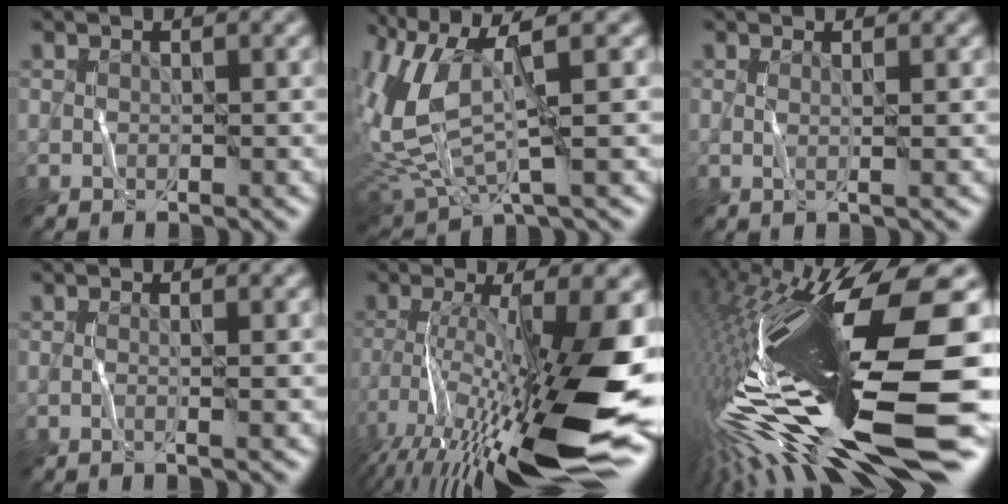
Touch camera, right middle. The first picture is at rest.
{"total": 7.9, "force": [2.0, 2.5, 7.2], "torque": [-0.183, 0.001, 0.048]}
{"total": 0.9, "force": [0.1, 0.1, 0.9], "torque": [-0.017, 0.003, -0.002]}
{"total": 0.9, "force": [-0.3, 0.2, 0.8], "torque": [-0.008, 0.003, -0.014]}
{"total": 16.0, "force": [-6.2, 3.5, 14.3], "torque": [-0.250, -0.007, -0.093]}
{"total": 19.7, "force": [-3.1, 4.3, 19.0], "torque": [-0.356, -0.022, -0.041]}